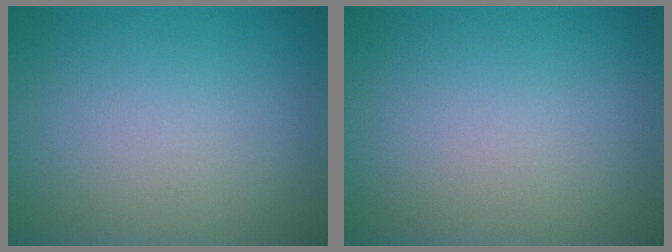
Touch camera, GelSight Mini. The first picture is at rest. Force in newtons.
{"total": 0.0}